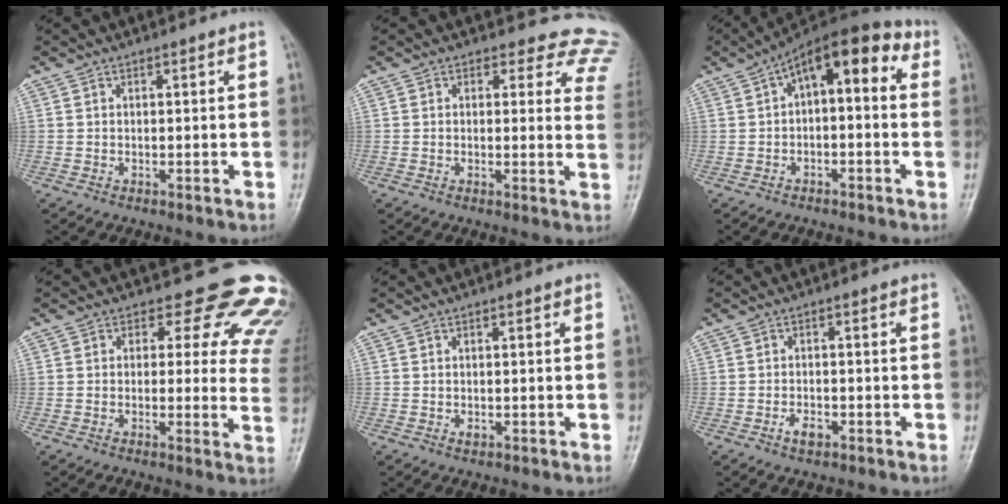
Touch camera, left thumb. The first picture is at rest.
{"total": 7.0, "force": [5.7, 3.9, 0.8], "torque": [0.045, -0.016, 0.028]}
{"total": 12.1, "force": [2.6, 5.6, 10.4], "torque": [-0.122, 0.049, 0.026]}
{"total": 15.2, "force": [11.6, 7.5, 6.3], "torque": [-0.009, -0.061, 0.099]}
{"total": 1.1, "force": [-0.2, 0.6, 0.9], "torque": [-0.012, 0.005, -0.005]}
{"total": 2.7, "force": [-1.7, 1.3, 1.6], "torque": [-0.028, 0.014, -0.030]}